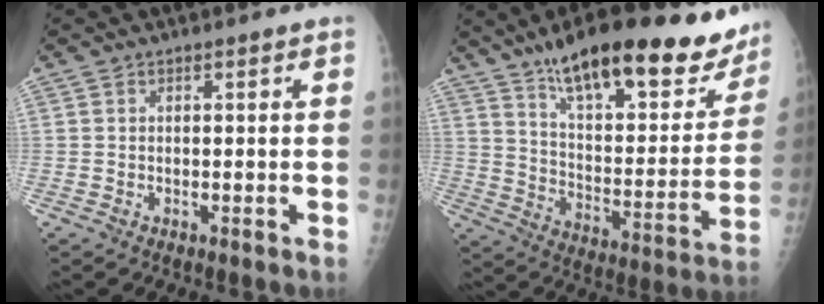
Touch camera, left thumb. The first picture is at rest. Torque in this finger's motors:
{"motor_torque": [0.73, 0.56, 1.42, -1.35, 0.15]}